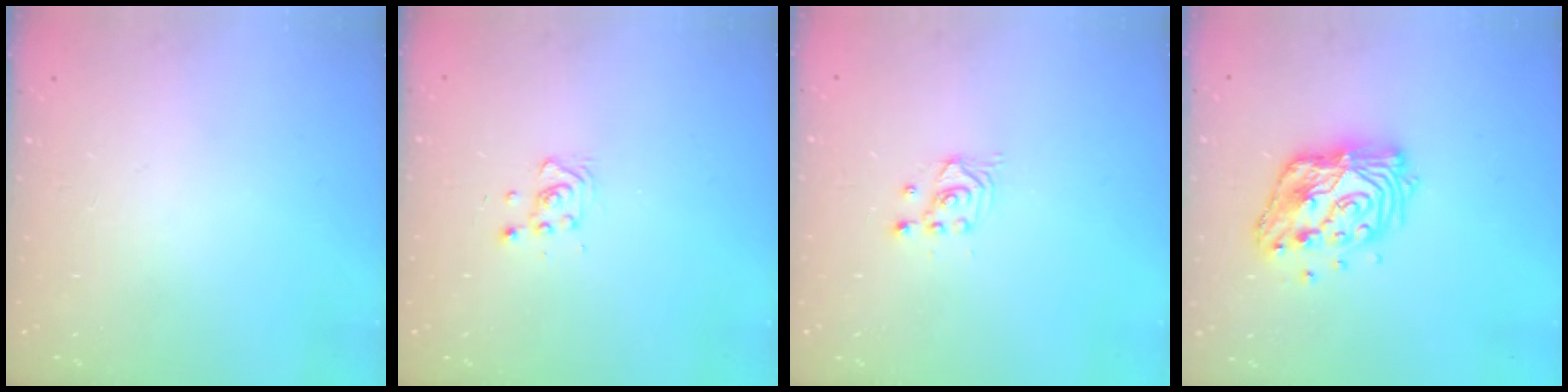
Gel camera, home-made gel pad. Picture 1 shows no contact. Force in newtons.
{"total": 4.7, "press": 4.6, "slide": 1.1}
{"total": 2.4, "press": 2.3, "slide": 0.2}
{"total": 14.1, "press": 14.1, "slide": 1.1}